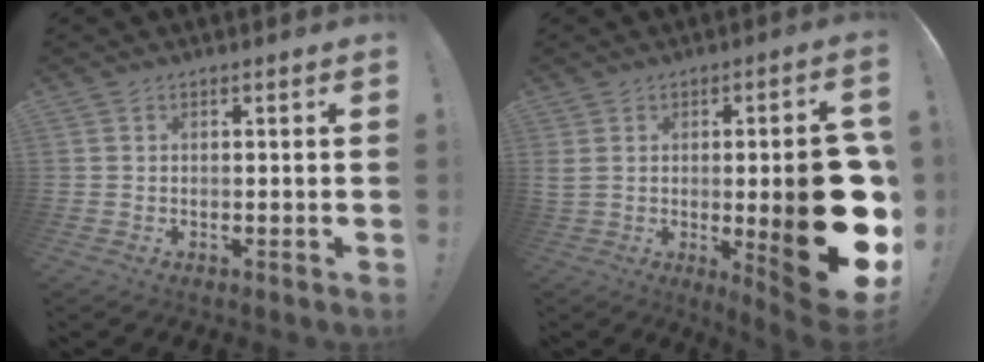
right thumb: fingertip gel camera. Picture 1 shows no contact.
{"total": 21.6, "force": [-1.9, 5.6, 20.7], "torque": [-0.273, -0.006, -0.013]}